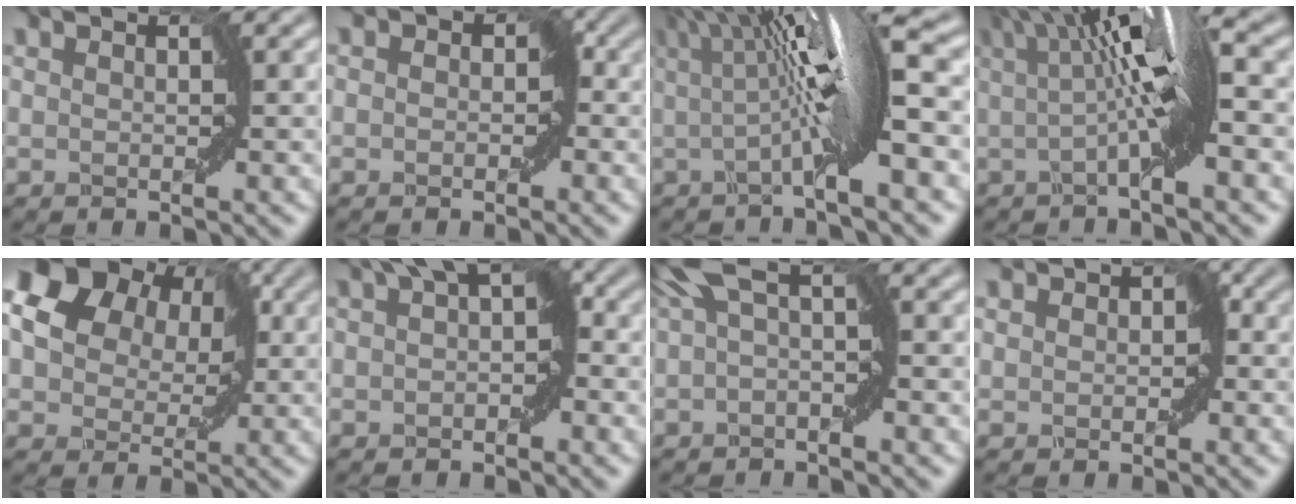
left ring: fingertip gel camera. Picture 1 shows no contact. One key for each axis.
{"total": 1.7, "fx": 0.0, "fy": 1.4, "fz": 0.9, "tx": 0.009, "ty": 0.003, "tz": -0.004}
{"total": 9.0, "fx": 0.6, "fy": 1.8, "fz": 8.8, "tx": -0.127, "ty": 0.006, "tz": 0.002}
{"total": 6.7, "fx": 0.6, "fy": 1.6, "fz": 6.5, "tx": -0.099, "ty": 0.005, "tz": 0.006}
{"total": 11.5, "fx": 4.0, "fy": 8.7, "fz": 6.5, "tx": -0.113, "ty": 0.025, "tz": 0.064}
{"total": 3.3, "fx": 0.8, "fy": 1.5, "fz": 2.8, "tx": -0.020, "ty": 0.011, "tz": 0.007}
{"total": 4.1, "fx": 1.0, "fy": 1.3, "fz": 3.8, "tx": -0.064, "ty": 0.009, "tz": 0.012}
{"total": 1.2, "fx": 0.1, "fy": 1.1, "fz": 0.6, "tx": 0.006, "ty": 0.003, "tz": 0.001}